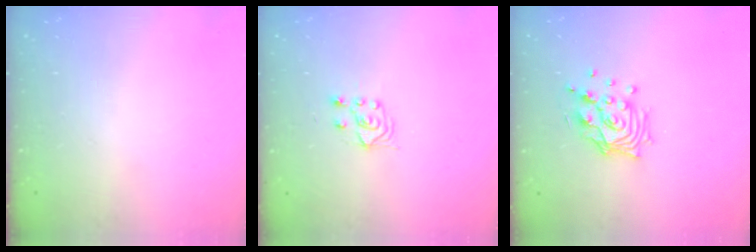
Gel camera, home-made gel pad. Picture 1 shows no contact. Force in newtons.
{"total": 4.2, "press": 4.1, "slide": 1.1}
{"total": 12.6, "press": 12.5, "slide": 1.7}